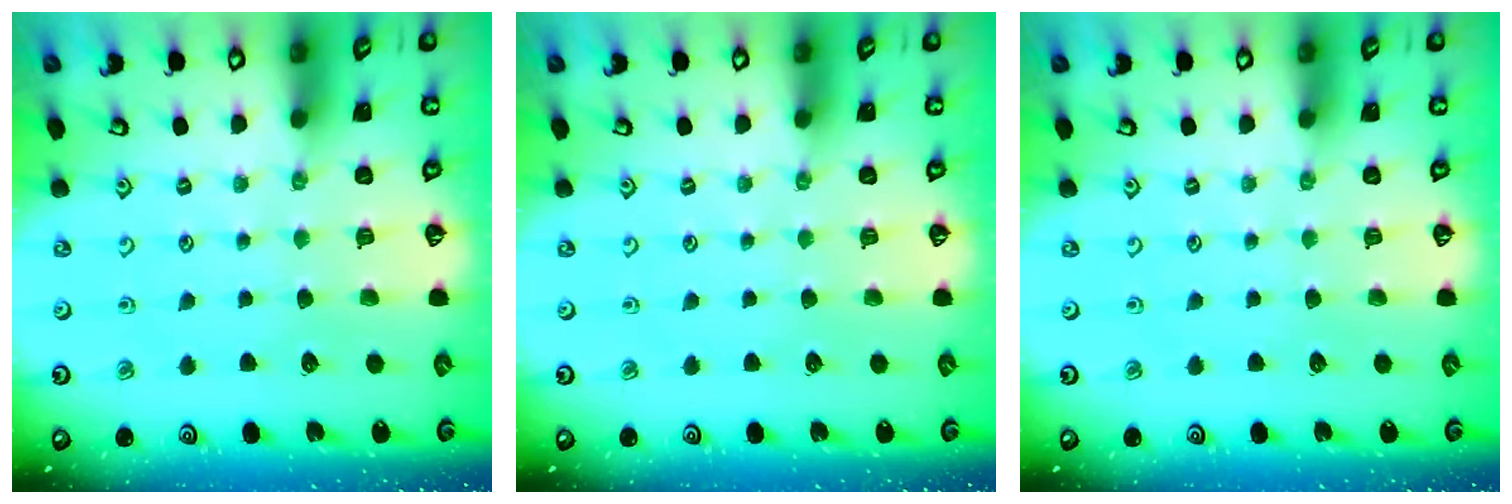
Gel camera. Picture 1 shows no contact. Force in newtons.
{"total": 0.0}
{"total": 0.0}